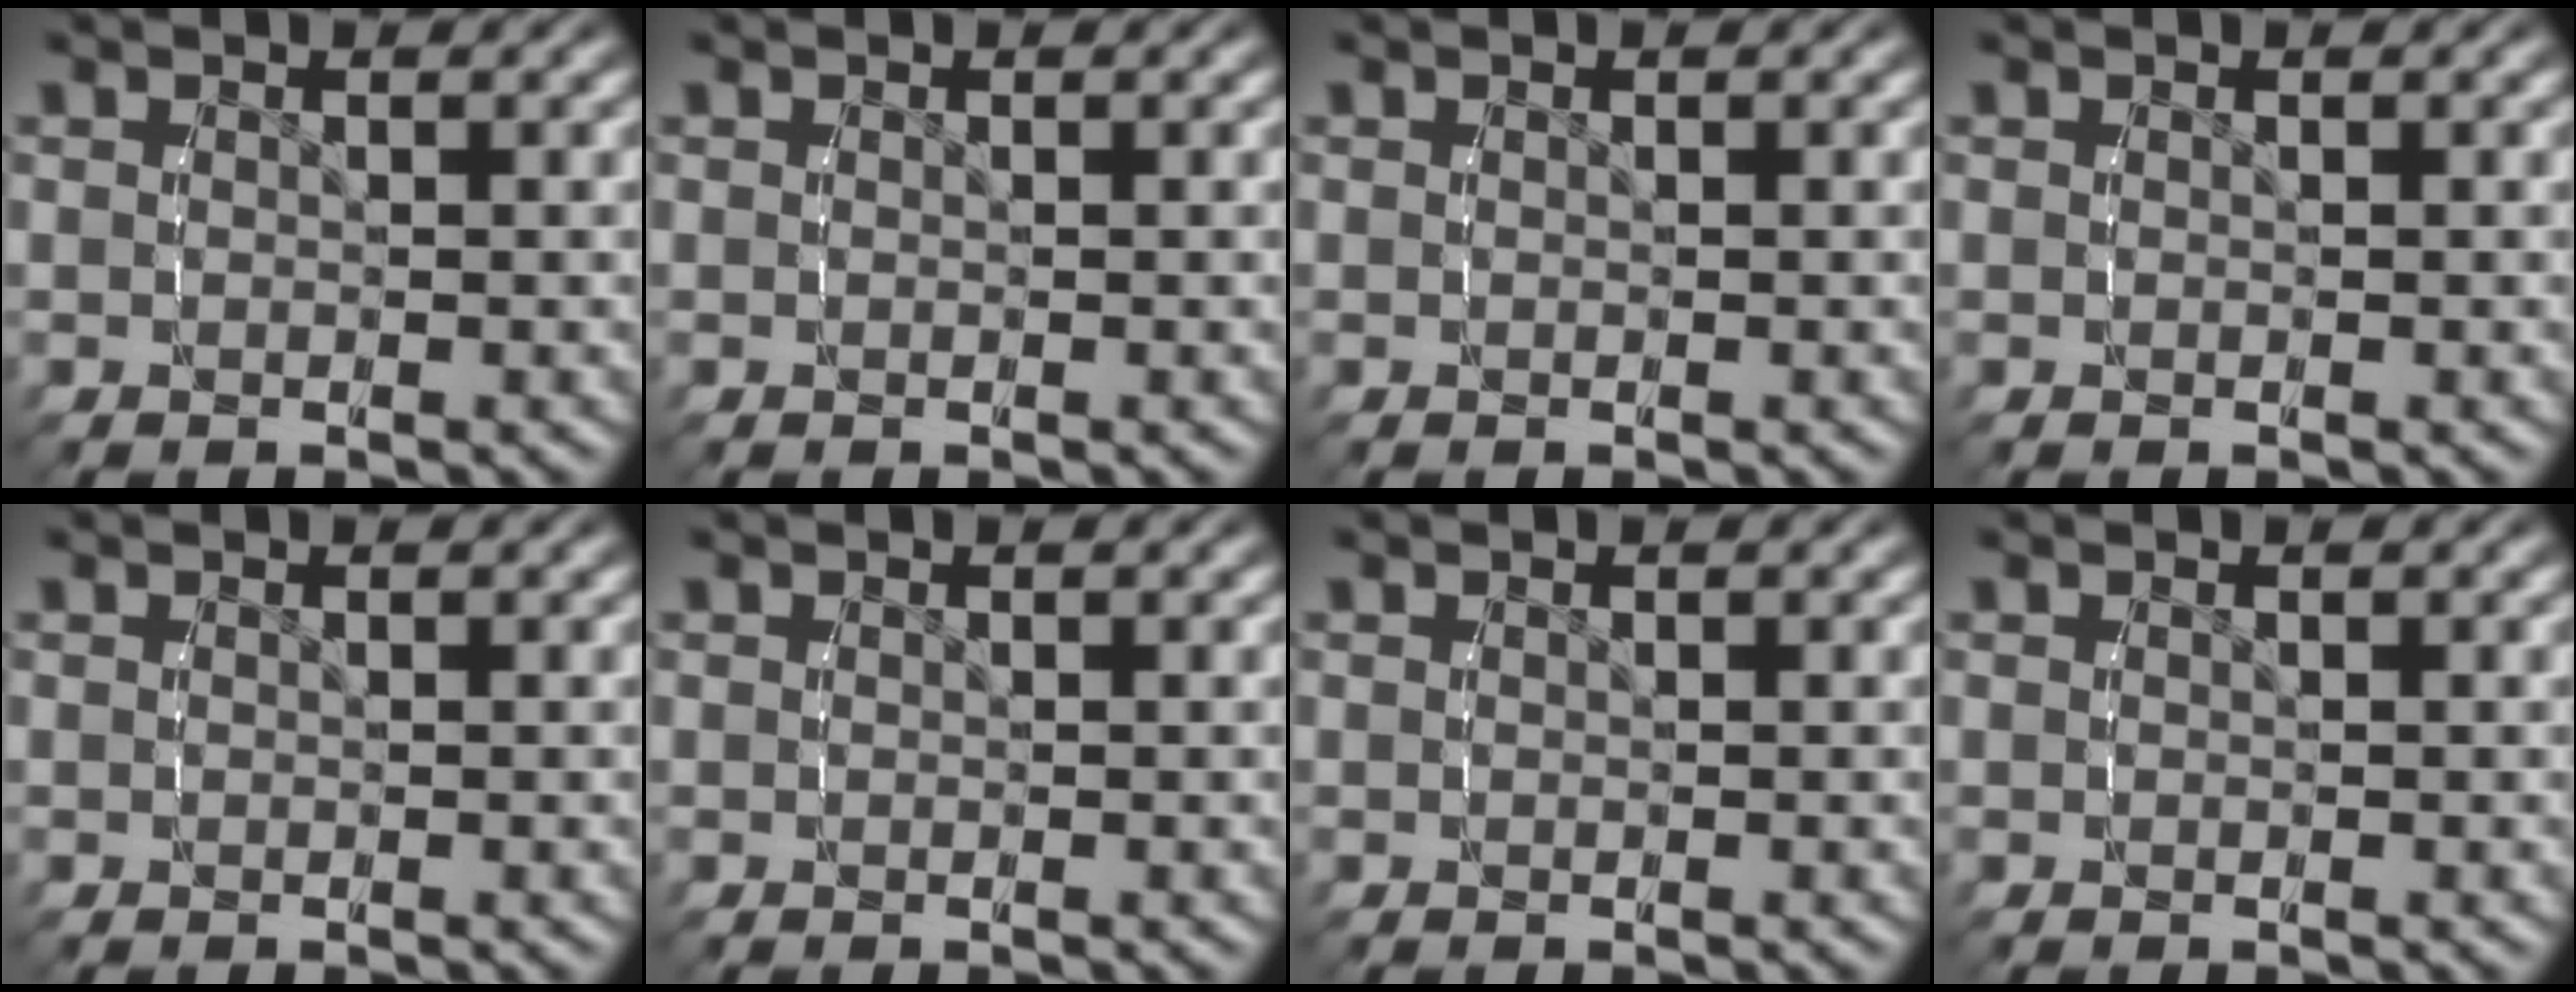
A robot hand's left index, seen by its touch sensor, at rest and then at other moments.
{"total": 0.0}
{"total": 0.0}
{"total": 0.0}
{"total": 0.0}
{"total": 0.0}
{"total": 0.0}
{"total": 0.0}